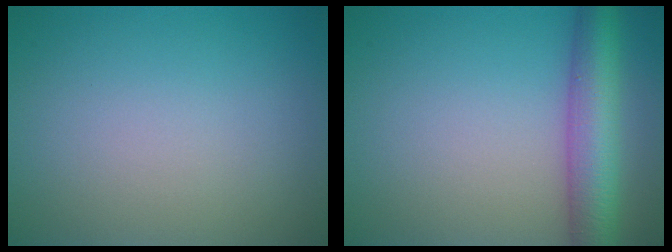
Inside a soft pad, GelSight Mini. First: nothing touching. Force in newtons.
{"total": 5.9, "press": 5.9, "slide": 0.2}